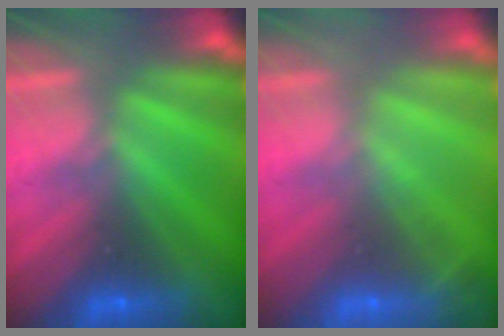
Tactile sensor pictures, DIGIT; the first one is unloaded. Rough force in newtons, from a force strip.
{"total": 2.0}